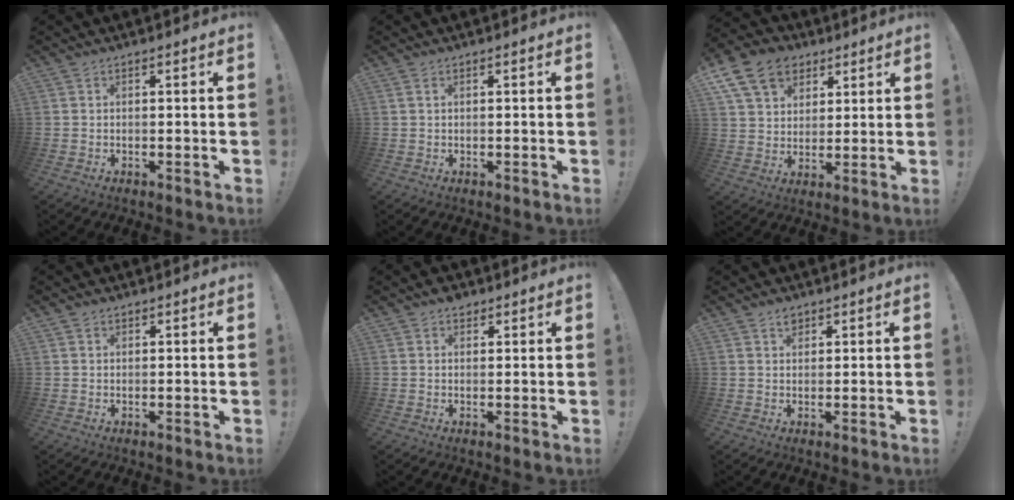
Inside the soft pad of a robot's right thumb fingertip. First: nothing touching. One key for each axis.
{"total": 0.9, "fx": 0.4, "fy": 0.3, "fz": 0.7, "tx": -0.015, "ty": 0.002, "tz": 0.008}
{"total": 14.9, "fx": 7.3, "fy": 11.1, "fz": 6.8, "tx": -0.104, "ty": -0.033, "tz": 0.144}
{"total": 0.8, "fx": 0.6, "fy": 0.6, "fz": 0.1, "tx": 0.002, "ty": -0.002, "tz": 0.011}
{"total": 3.1, "fx": 2.2, "fy": 2.0, "fz": 0.9, "tx": 0.002, "ty": -0.012, "tz": 0.036}
{"total": 2.0, "fx": 1.4, "fy": 1.3, "fz": 0.7, "tx": 0.004, "ty": -0.009, "tz": 0.023}